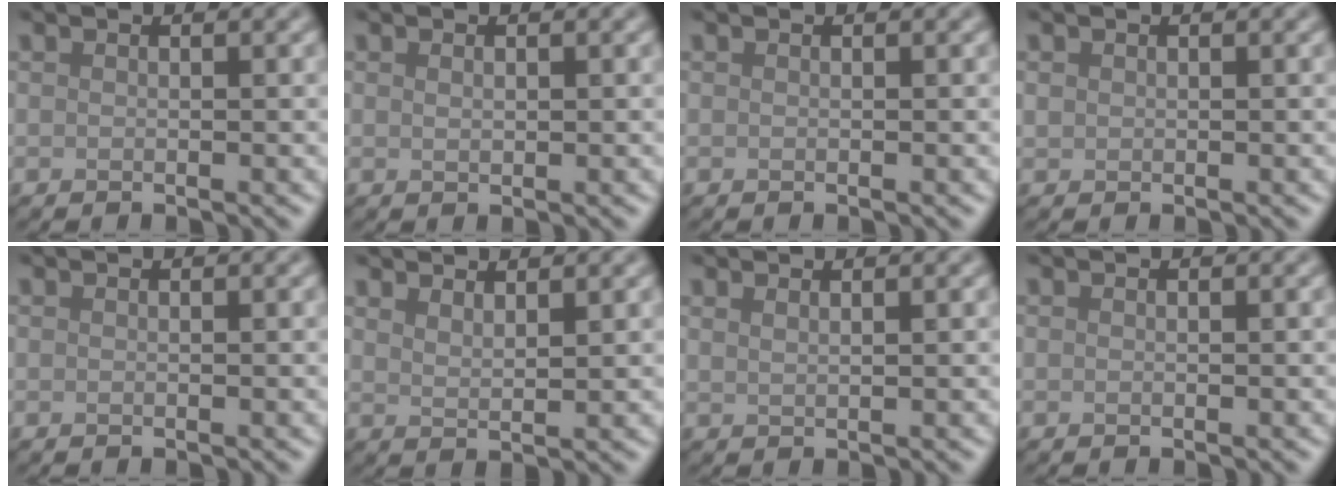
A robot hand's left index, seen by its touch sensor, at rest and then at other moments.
{"total": 0.7, "force": [0.2, 0.4, 0.5], "torque": [-0.011, 0.000, 0.005]}
{"total": 0.0}
{"total": 0.6, "force": [0.2, 0.5, 0.1], "torque": [0.001, -0.001, 0.004]}
{"total": 0.0}
{"total": 1.9, "force": [1.7, 0.3, 0.8], "torque": [-0.008, -0.001, 0.027]}
{"total": 1.3, "force": [1.0, 0.5, 0.7], "torque": [-0.005, 0.000, 0.006]}
{"total": 0.0}